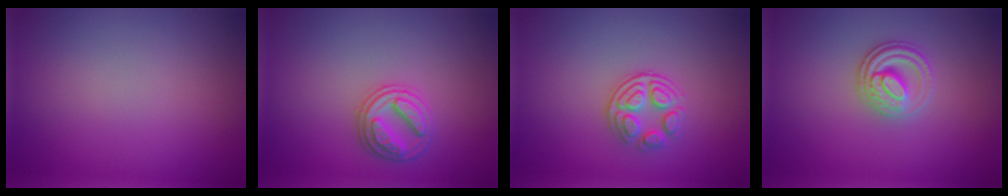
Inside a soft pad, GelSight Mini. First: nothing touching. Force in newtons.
{"total": 2.9, "press": 2.8, "slide": 0.7}
{"total": 3.0, "press": 2.6, "slide": 1.5}
{"total": 2.8, "press": 2.6, "slide": 1.0}